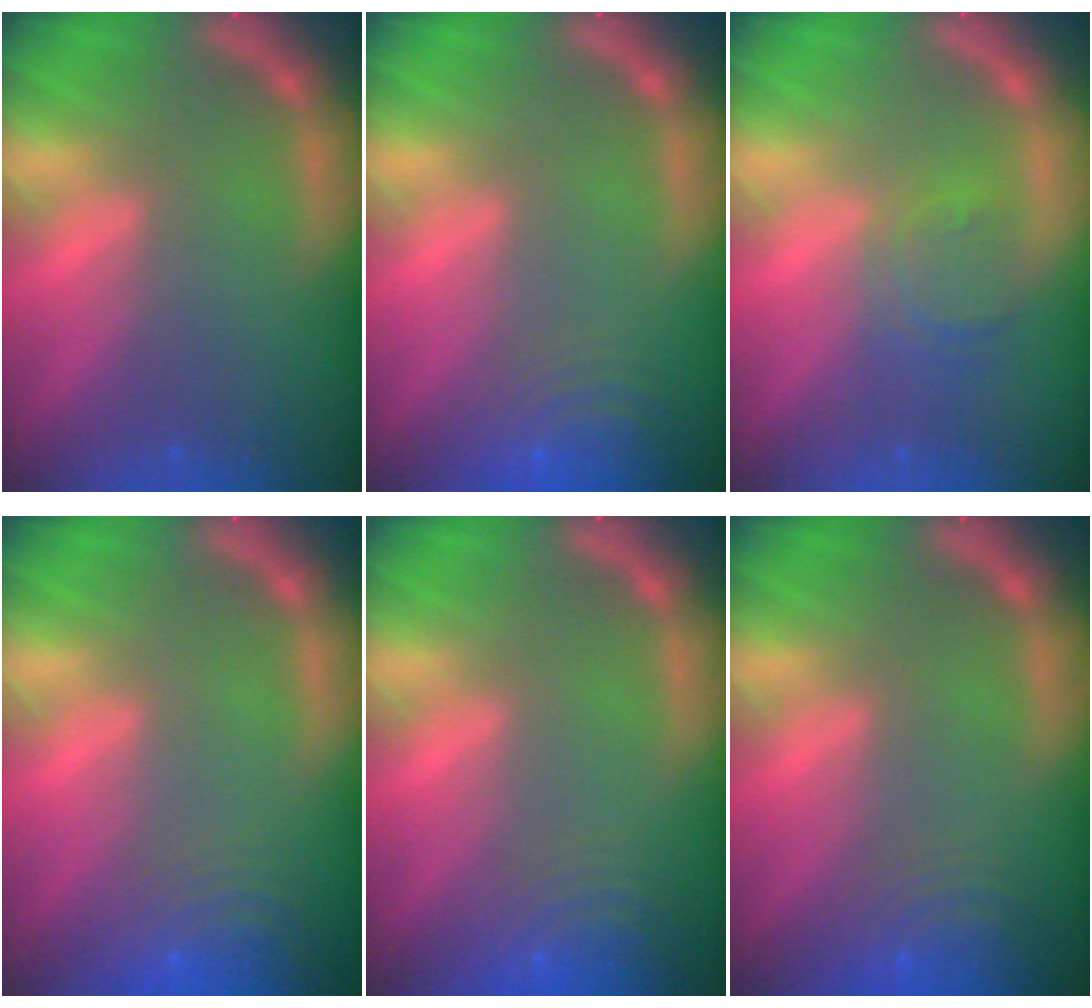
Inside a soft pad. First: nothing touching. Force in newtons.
{"total": 7.5}
{"total": 3.0}
{"total": 8.5}
{"total": 8.0}
{"total": 7.5}